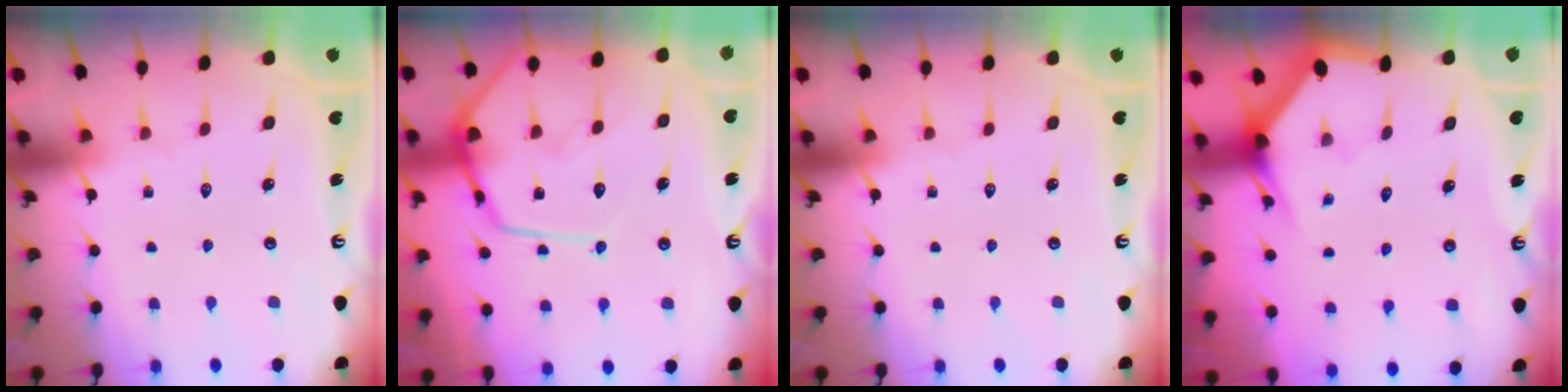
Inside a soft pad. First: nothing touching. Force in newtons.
{"total": 15.0, "press": 15.0, "slide": 1.3}
{"total": 0.0}
{"total": 3.0, "press": 3.0, "slide": 0.1}